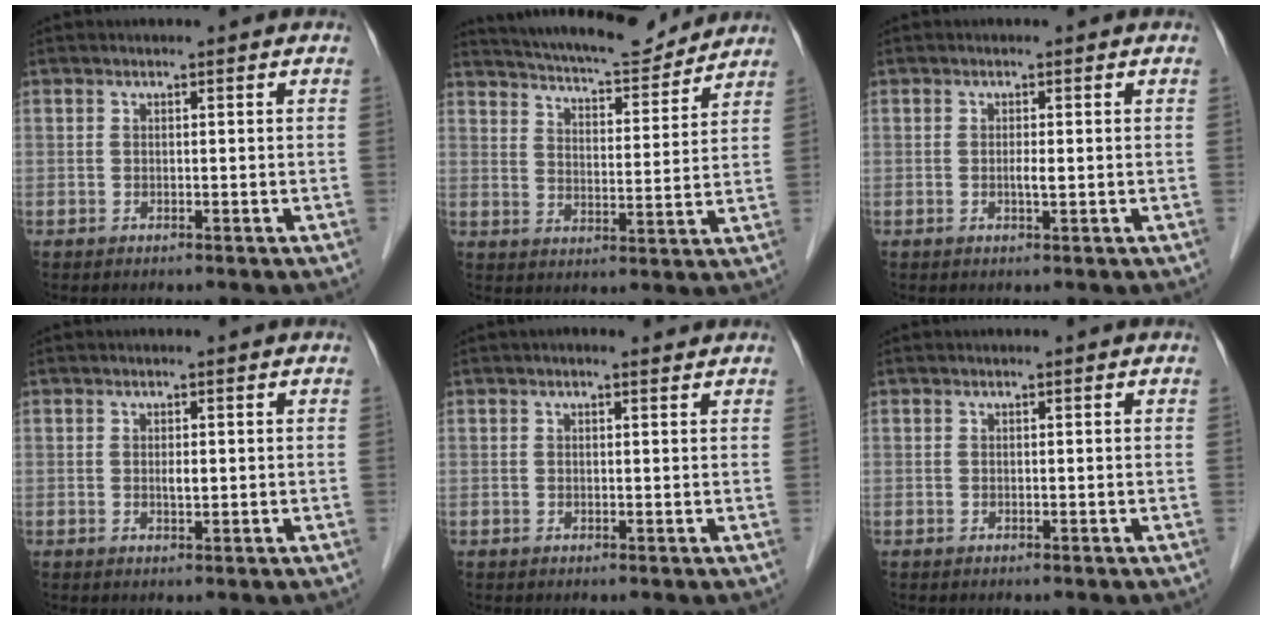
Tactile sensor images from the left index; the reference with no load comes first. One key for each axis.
{"total": 14.1, "fx": 13.3, "fy": 2.4, "fz": 4.2, "tx": -0.069, "ty": 0.003, "tz": 0.193}
{"total": 1.2, "fx": -0.1, "fy": 0.1, "fz": 1.2, "tx": -0.022, "ty": -0.003, "tz": -0.002}
{"total": 1.2, "fx": 0.1, "fy": 0.4, "fz": 1.1, "tx": -0.020, "ty": -0.003, "tz": 0.003}
{"total": 1.6, "fx": 1.3, "fy": 0.6, "fz": 0.9, "tx": -0.018, "ty": 0.010, "tz": 0.017}
{"total": 0.0}